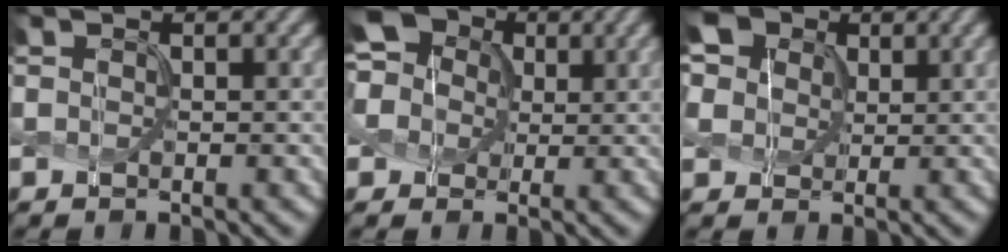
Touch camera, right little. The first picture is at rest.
{"total": 9.2, "force": [2.7, 7.8, 4.2], "torque": [-0.094, 0.037, 0.023]}
{"total": 9.8, "force": [5.5, 7.0, 4.0], "torque": [-0.103, 0.028, 0.086]}